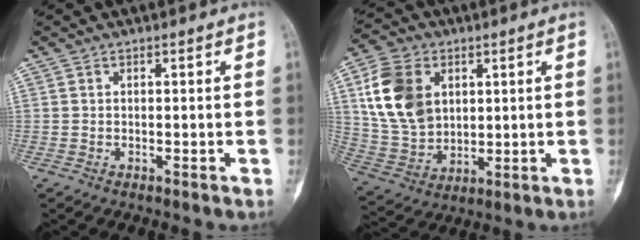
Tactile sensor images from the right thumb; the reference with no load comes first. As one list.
[{"total": 14.8, "force": [4.4, 10.8, 9.2], "torque": [-0.157, -0.010, 0.091]}]